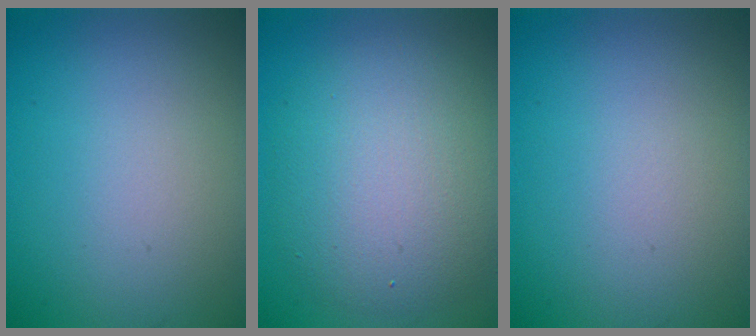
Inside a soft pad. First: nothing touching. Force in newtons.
{"total": 7.6, "press": 7.6, "slide": 0.2}
{"total": 0.0}